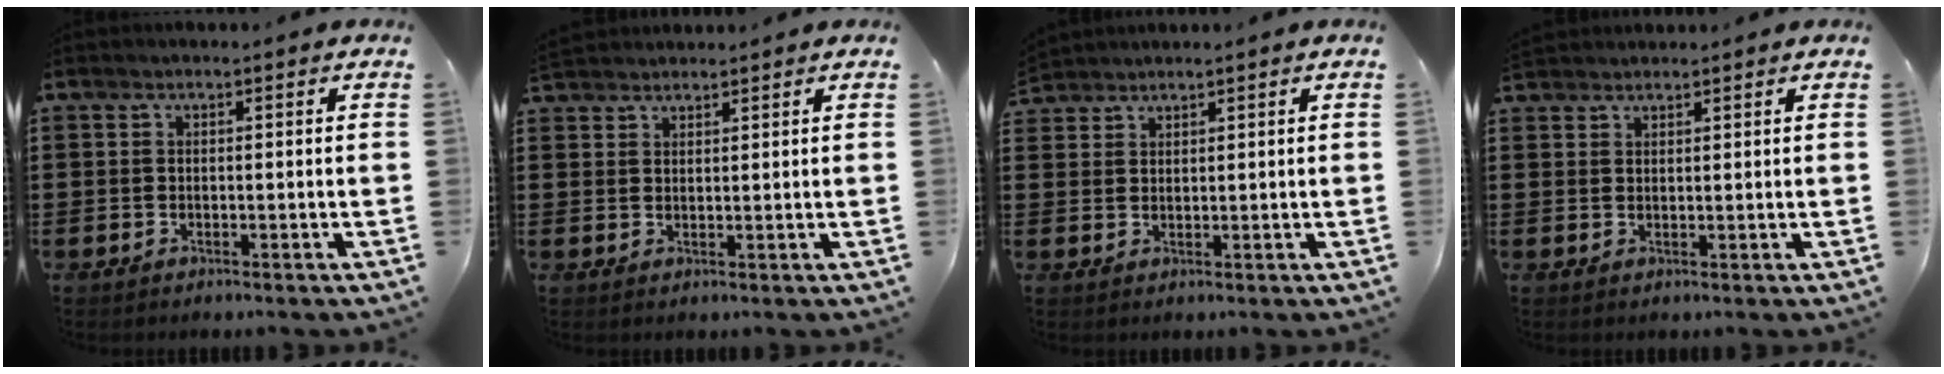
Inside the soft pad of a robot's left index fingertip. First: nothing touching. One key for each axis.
{"total": 1.8, "fx": 1.8, "fy": 0.2, "fz": -0.2, "tx": -0.001, "ty": 0.002, "tz": 0.037}
{"total": 1.8, "fx": 1.8, "fy": 0.1, "fz": -0.2, "tx": 0.000, "ty": 0.002, "tz": 0.036}
{"total": 1.5, "fx": 1.5, "fy": 0.1, "fz": -0.1, "tx": -0.001, "ty": 0.000, "tz": 0.029}